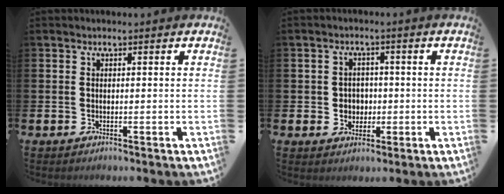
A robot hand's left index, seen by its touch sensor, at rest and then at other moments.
{"total": 2.9, "force": [0.2, 2.8, 0.8], "torque": [-0.005, 0.000, -0.007]}